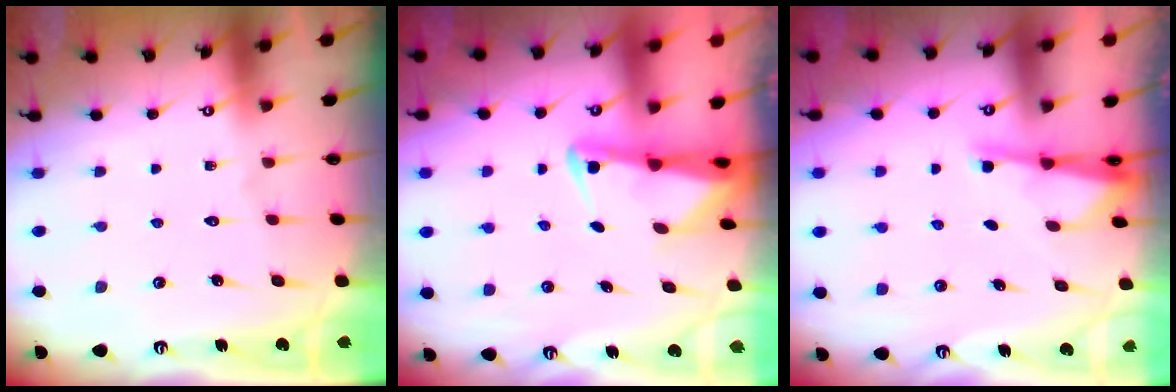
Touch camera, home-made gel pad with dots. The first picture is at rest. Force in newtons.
{"total": 2.1, "press": 2.1, "slide": 0.5}
{"total": 2.7, "press": 2.7, "slide": 0.5}